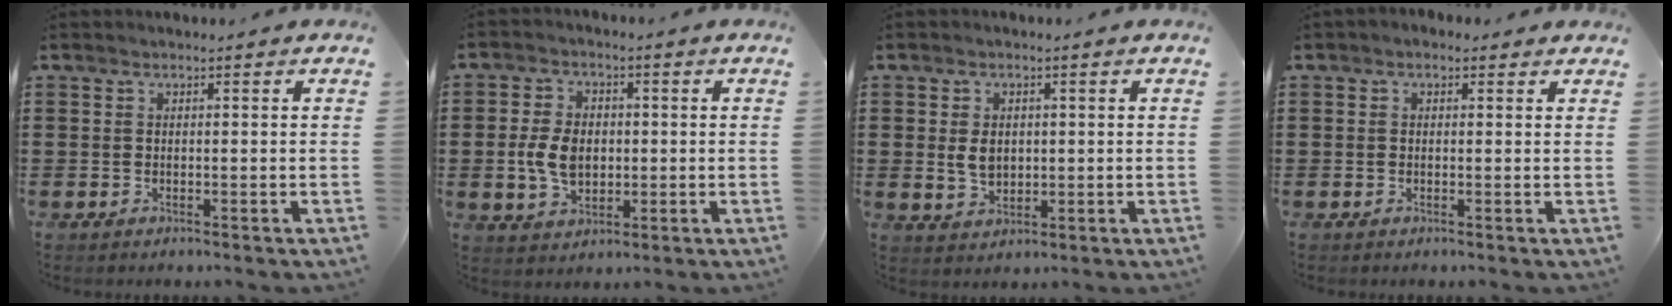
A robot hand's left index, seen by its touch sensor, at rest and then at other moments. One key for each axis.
{"total": 6.6, "fx": -0.3, "fy": 4.6, "fz": 4.7, "tx": -0.108, "ty": 0.004, "tz": -0.013}
{"total": 3.7, "fx": 0.3, "fy": 2.6, "fz": 2.6, "tx": -0.048, "ty": 0.006, "tz": 0.003}
{"total": 1.1, "fx": 0.1, "fy": 1.0, "fz": 0.5, "tx": -0.011, "ty": 0.007, "tz": 0.001}